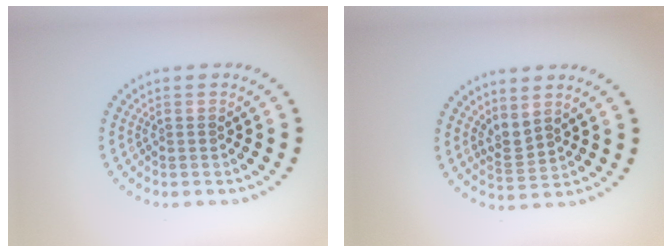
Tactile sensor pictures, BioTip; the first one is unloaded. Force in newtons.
{"total": 1.9, "press": 1.3, "slide": 1.4}